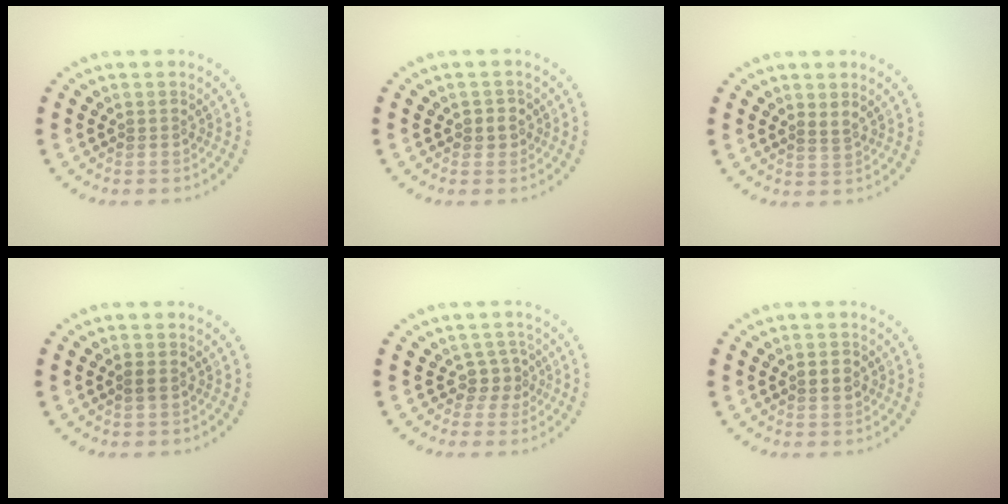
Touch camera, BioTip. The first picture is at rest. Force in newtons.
{"total": 1.3, "press": 1.1, "slide": 0.6}
{"total": 0.9, "press": 0.8, "slide": 0.4}
{"total": 0.8, "press": 0.8, "slide": 0.1}
{"total": 2.0, "press": 1.5, "slide": 1.3}
{"total": 1.1, "press": 1.1, "slide": 0.0}